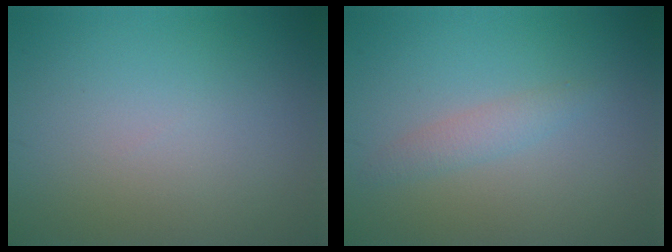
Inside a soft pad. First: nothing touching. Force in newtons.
{"total": 1.5, "press": 1.5, "slide": 0.1}